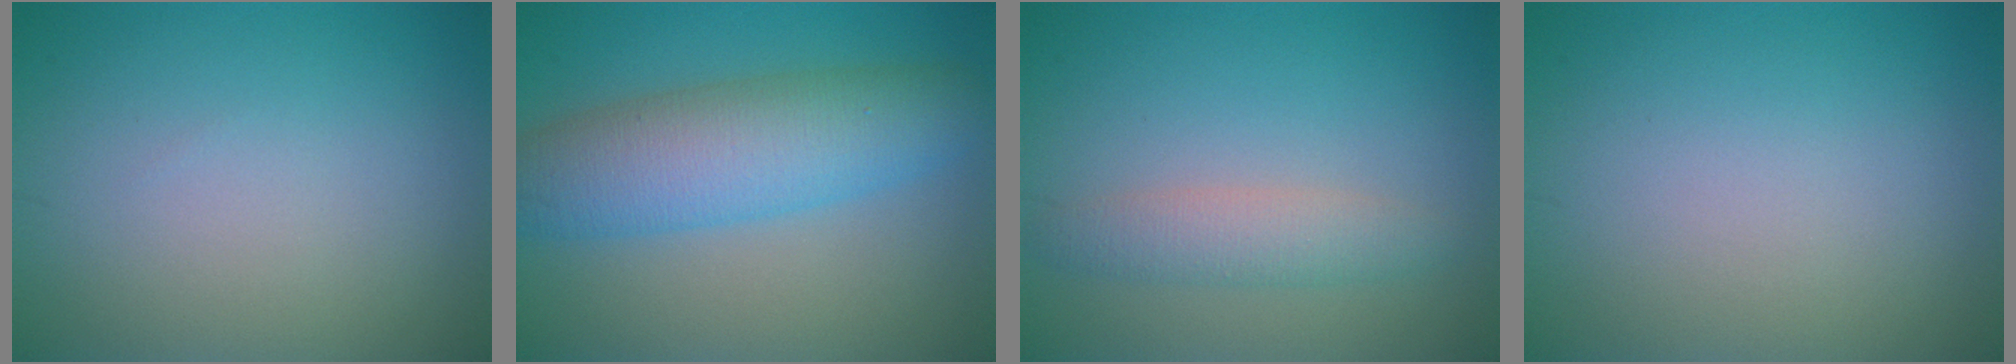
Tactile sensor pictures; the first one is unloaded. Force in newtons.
{"total": 7.4, "press": 7.4, "slide": 0.1}
{"total": 2.6, "press": 2.6, "slide": 0.1}
{"total": 0.0}